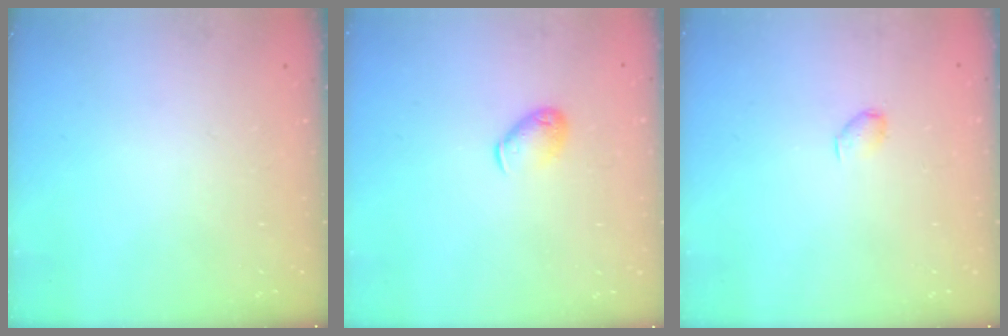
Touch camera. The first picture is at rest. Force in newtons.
{"total": 6.2, "press": 6.2, "slide": 0.9}
{"total": 3.5, "press": 3.5, "slide": 0.6}